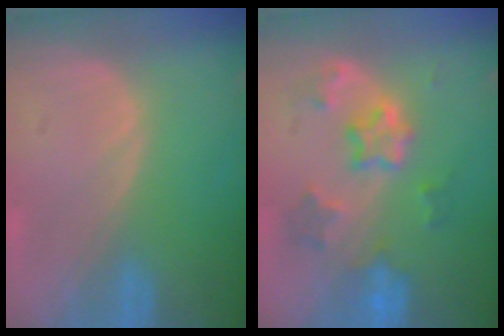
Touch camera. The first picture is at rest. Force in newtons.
{"total": 7.0, "press": 6.4, "slide": 2.8}